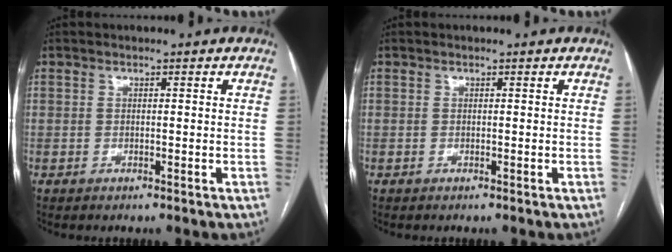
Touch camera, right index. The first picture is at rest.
{"total": 0.0}